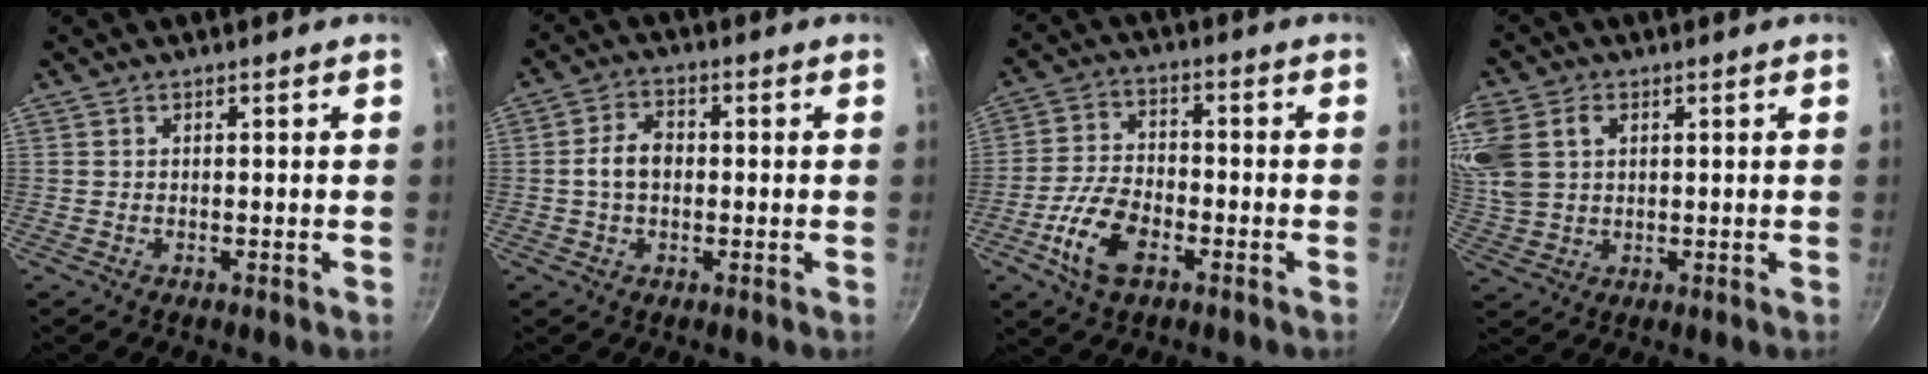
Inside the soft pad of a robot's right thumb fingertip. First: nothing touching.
{"total": 5.6, "force": [-0.2, 3.9, 4.1], "torque": [-0.064, 0.017, -0.008]}
{"total": 10.6, "force": [-4.3, 5.6, 7.8], "torque": [-0.149, 0.023, -0.085]}
{"total": 13.4, "force": [4.2, 10.0, 8.0], "torque": [-0.191, 0.019, 0.087]}